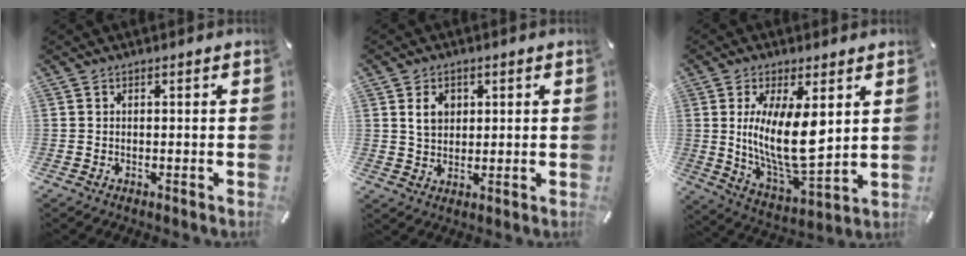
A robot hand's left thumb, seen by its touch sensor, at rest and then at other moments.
{"total": 4.9, "force": [1.5, 4.1, 2.3], "torque": [-0.039, 0.002, 0.023]}
{"total": 15.6, "force": [3.1, 6.7, 13.8], "torque": [-0.265, -0.021, 0.052]}